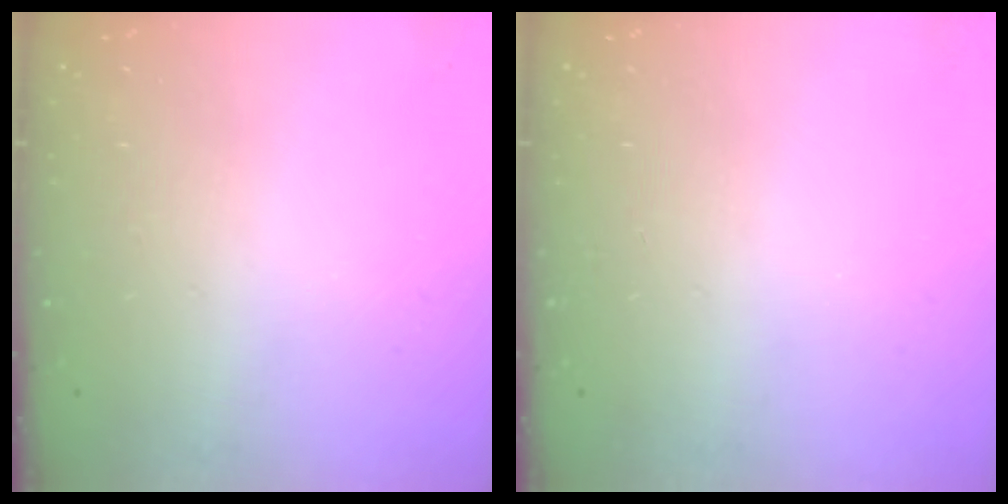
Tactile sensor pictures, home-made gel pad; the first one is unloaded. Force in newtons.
{"total": 0.0}